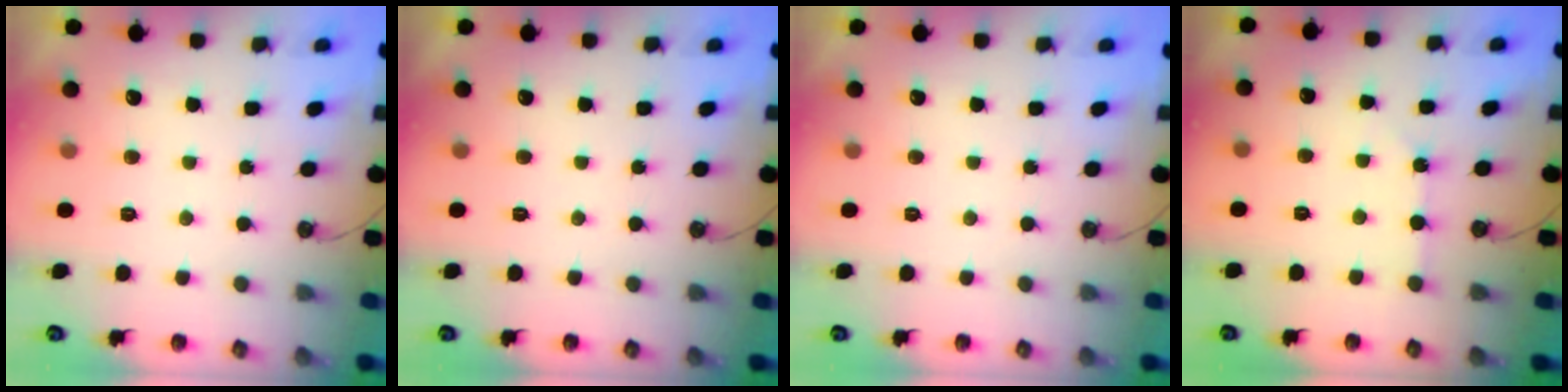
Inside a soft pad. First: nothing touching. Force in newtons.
{"total": 0.0}
{"total": 0.0}
{"total": 2.2, "press": 2.1, "slide": 0.3}